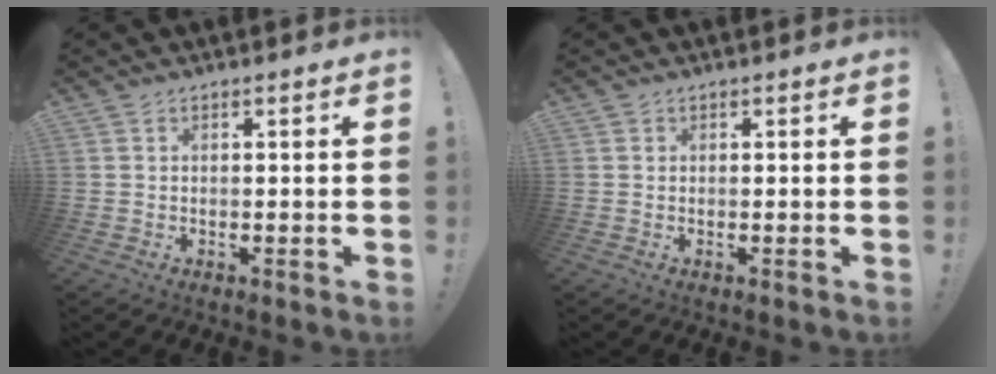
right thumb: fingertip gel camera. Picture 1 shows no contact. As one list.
[{"total": 0.6, "force": [0.1, 0.6, 0.1], "torque": [0.002, 0.000, 0.001]}]